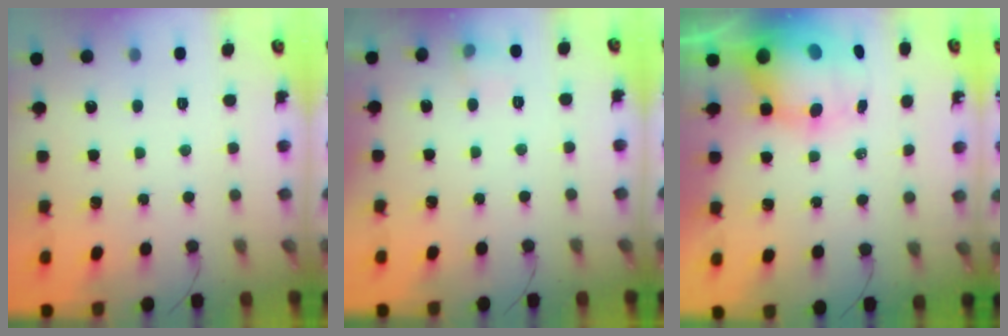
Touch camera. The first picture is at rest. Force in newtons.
{"total": 6.0, "press": 5.9, "slide": 1.4}
{"total": 14.4, "press": 14.0, "slide": 3.7}